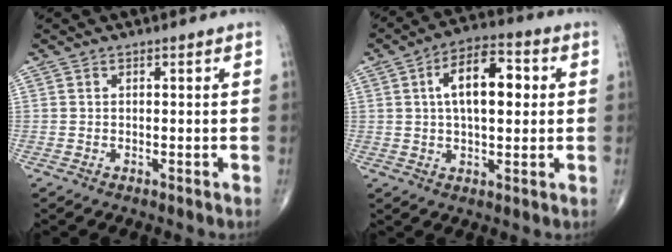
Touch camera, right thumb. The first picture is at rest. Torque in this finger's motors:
{"motor_torque": [0.63, 2.66, 1.30, 0.27, 0.10]}